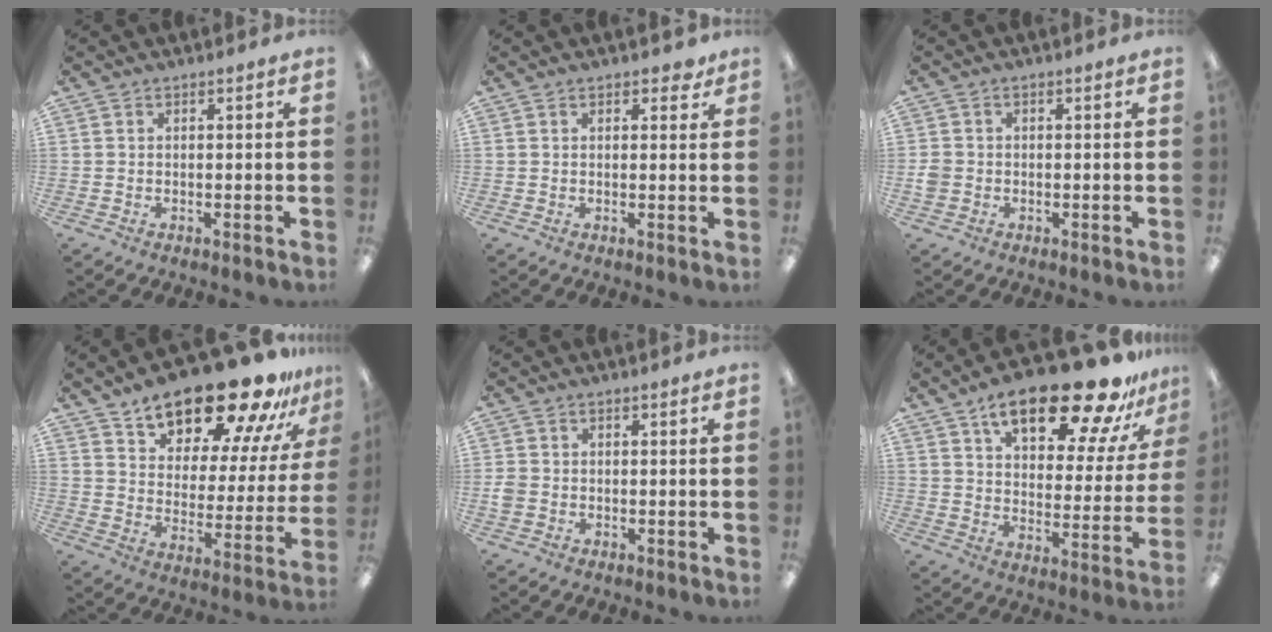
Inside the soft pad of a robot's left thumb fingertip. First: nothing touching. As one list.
[{"total": 2.2, "force": [1.4, 1.2, 1.2], "torque": [-0.009, -0.002, 0.020]}, {"total": 2.4, "force": [-0.6, 2.2, 0.9], "torque": [-0.013, 0.005, -0.012]}, {"total": 21.3, "force": [18.0, 6.7, 9.2], "torque": [-0.133, -0.138, 0.304]}, {"total": 2.2, "force": [-0.7, 1.8, 1.1], "torque": [-0.017, 0.004, -0.012]}, {"total": 23.6, "force": [16.1, 8.4, 15.1], "torque": [-0.223, -0.098, 0.263]}]